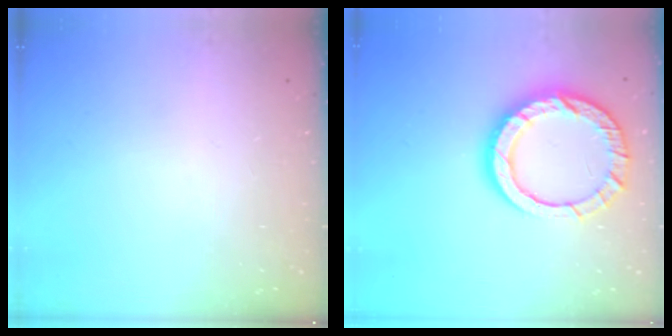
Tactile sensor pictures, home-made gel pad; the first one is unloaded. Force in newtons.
{"total": 14.6, "press": 14.5, "slide": 1.3}